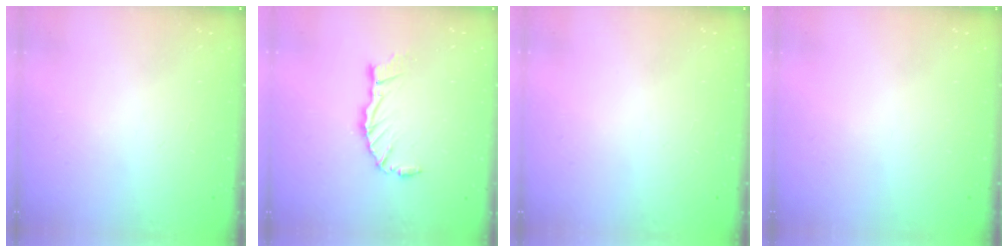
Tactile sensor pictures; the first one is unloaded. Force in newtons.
{"total": 8.0, "press": 8.0, "slide": 0.4}
{"total": 0.0}
{"total": 0.0}